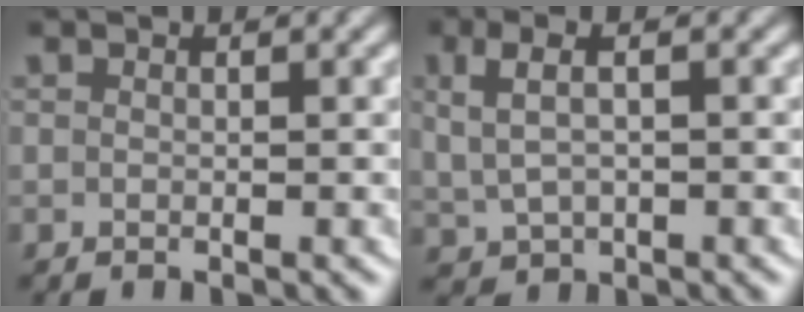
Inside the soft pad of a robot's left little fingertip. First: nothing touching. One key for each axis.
{"total": 3.5, "fx": 0.7, "fy": 2.2, "fz": 2.7, "tx": -0.053, "ty": 0.000, "tz": 0.023}